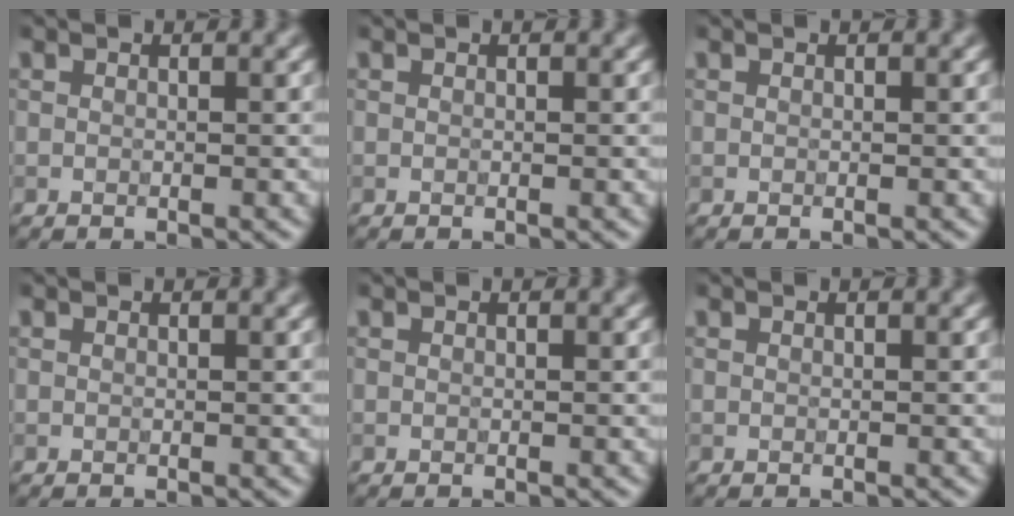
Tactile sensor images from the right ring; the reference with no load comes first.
{"total": 0.0}
{"total": 0.0}
{"total": 0.0}
{"total": 0.0}
{"total": 0.0}